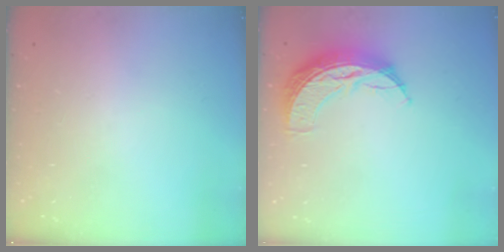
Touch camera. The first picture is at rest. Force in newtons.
{"total": 10.9, "press": 10.9, "slide": 0.4}